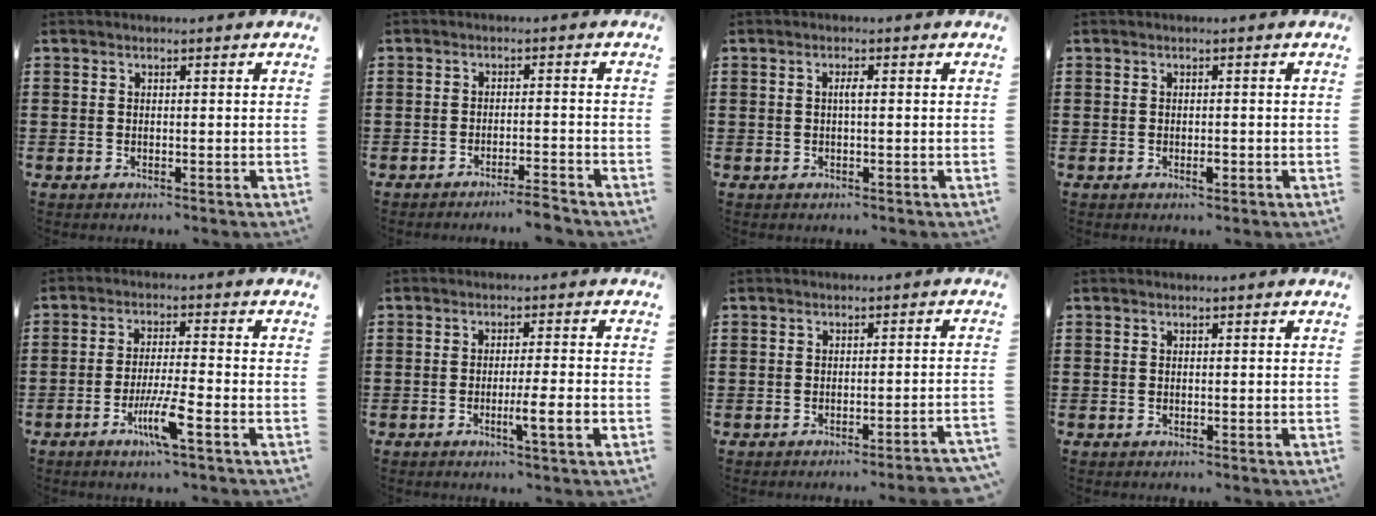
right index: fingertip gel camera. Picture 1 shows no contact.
{"total": 3.2, "force": [-3.0, -0.3, 0.9], "torque": [-0.018, -0.003, -0.062]}
{"total": 1.3, "force": [0.0, 0.1, 1.3], "torque": [-0.025, -0.001, -0.001]}
{"total": 1.5, "force": [-0.5, 0.5, 1.3], "torque": [-0.023, -0.002, -0.010]}
{"total": 6.5, "force": [-3.3, 0.3, 5.6], "torque": [-0.110, -0.013, -0.060]}
{"total": 5.0, "force": [-1.7, -0.1, 4.6], "torque": [-0.075, -0.011, -0.029]}
{"total": 1.8, "force": [-1.5, -0.4, 0.8], "torque": [-0.014, -0.001, -0.030]}
{"total": 0.0}